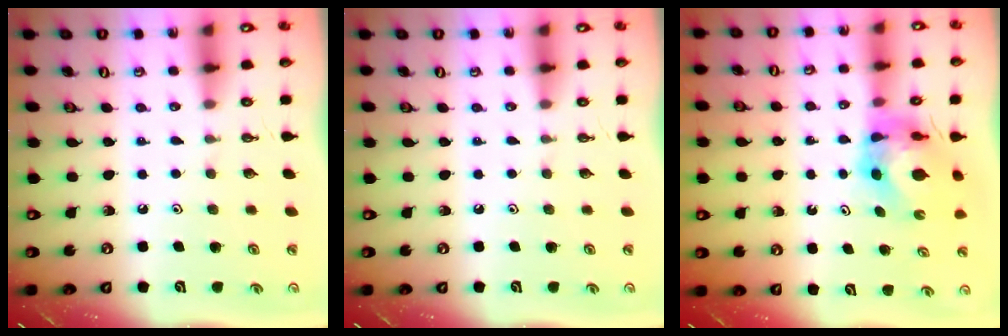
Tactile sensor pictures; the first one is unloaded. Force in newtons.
{"total": 0.0}
{"total": 6.8, "press": 6.8, "slide": 0.5}